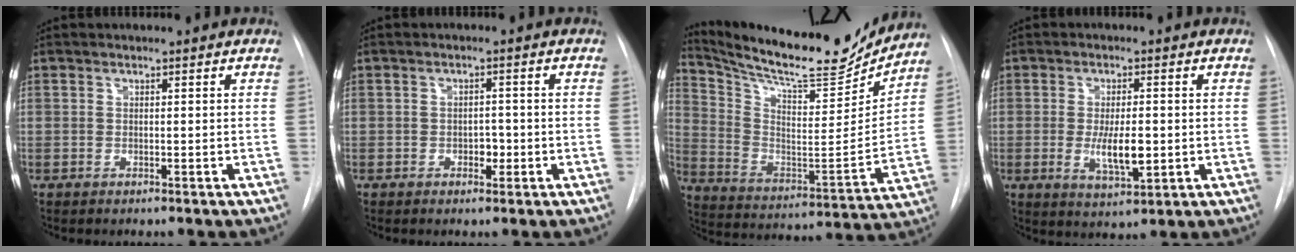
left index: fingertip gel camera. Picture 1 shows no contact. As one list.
[{"total": 2.5, "force": [-1.8, 1.3, 1.2], "torque": [-0.012, -0.001, -0.024]}, {"total": 20.9, "force": [19.1, 3.0, 7.9], "torque": [-0.144, -0.051, 0.294]}, {"total": 6.2, "force": [-1.7, 2.0, 5.7], "torque": [-0.104, -0.017, -0.022]}]